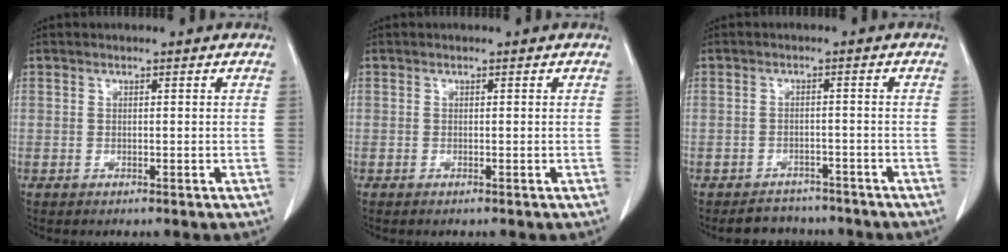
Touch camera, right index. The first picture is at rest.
{"total": 0.0}
{"total": 4.5, "force": [-4.0, 2.0, -0.3], "torque": [0.009, 0.011, -0.058]}